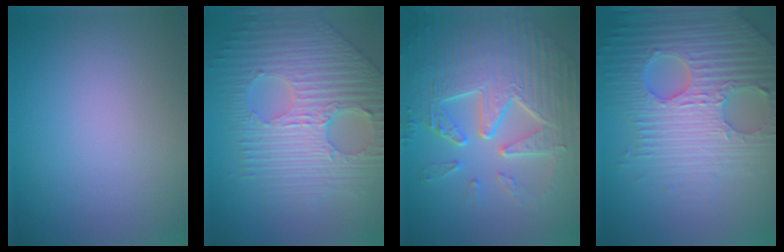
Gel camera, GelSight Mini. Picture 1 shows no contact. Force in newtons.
{"total": 9.8, "press": 6.7, "slide": 7.1}
{"total": 9.4, "press": 6.3, "slide": 6.9}
{"total": 7.3, "press": 7.1, "slide": 1.8}